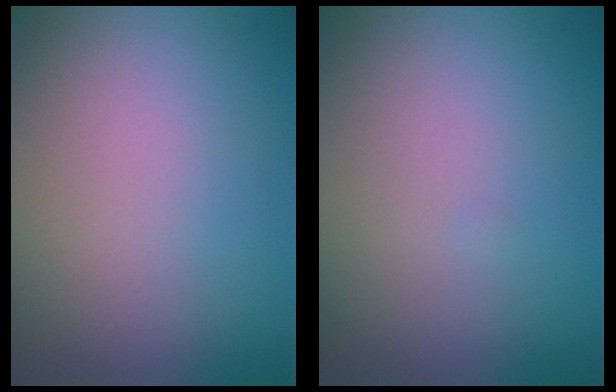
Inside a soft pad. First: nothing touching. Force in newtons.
{"total": 0.0}